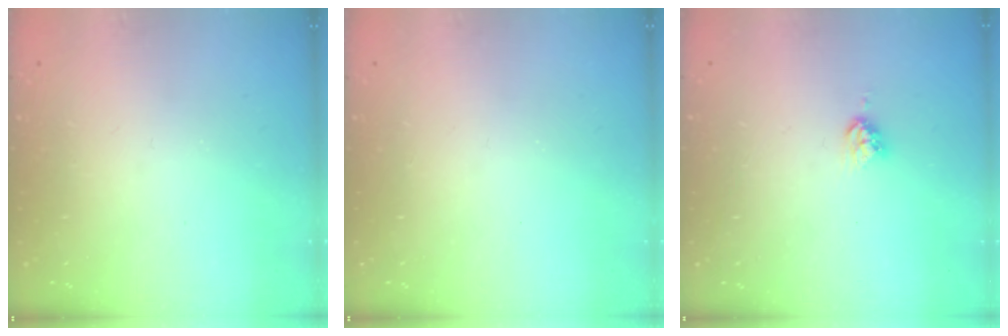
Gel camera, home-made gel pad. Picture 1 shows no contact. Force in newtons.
{"total": 0.0}
{"total": 4.4, "press": 4.3, "slide": 0.6}